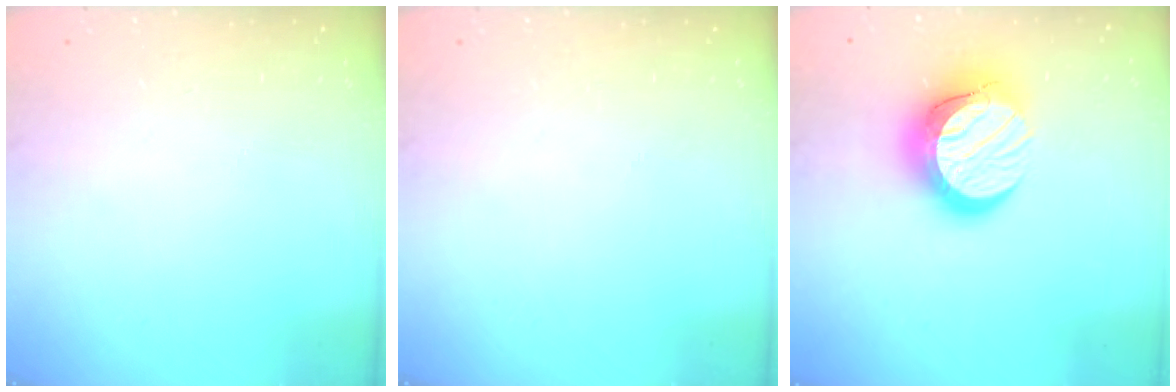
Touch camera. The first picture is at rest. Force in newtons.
{"total": 0.0}
{"total": 14.6, "press": 14.6, "slide": 1.2}